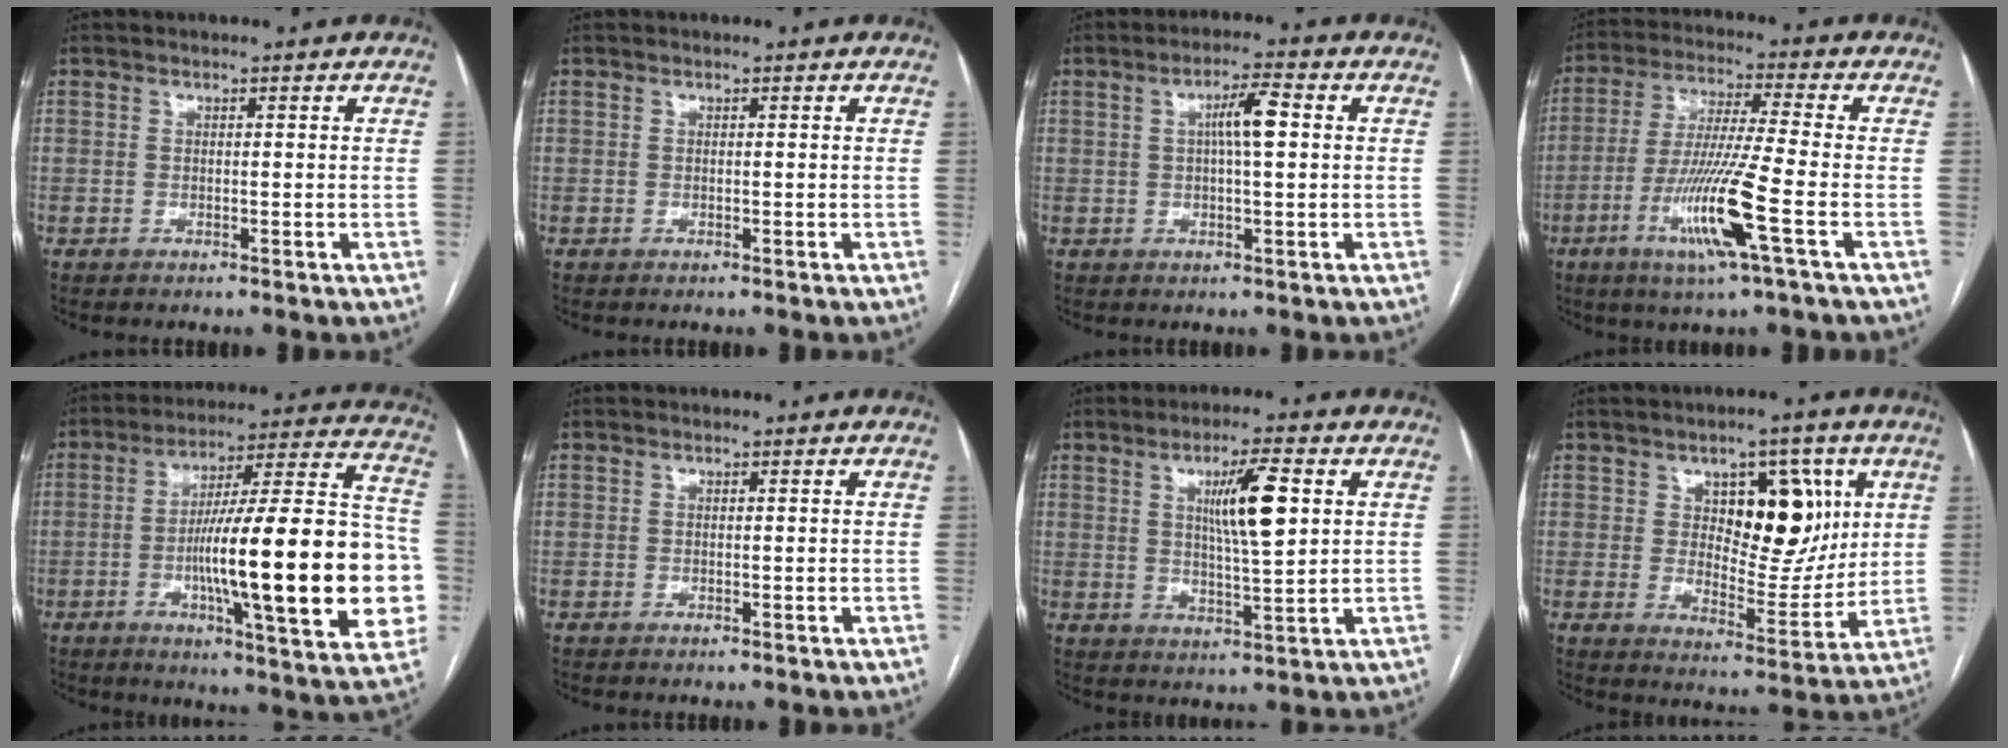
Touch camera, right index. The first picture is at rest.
{"total": 0.0}
{"total": 5.2, "force": [0.8, 0.6, 5.1], "torque": [-0.092, 0.011, 0.012]}
{"total": 12.6, "force": [-4.7, -0.9, 11.7], "torque": [-0.234, -0.021, -0.092]}
{"total": 27.9, "force": [-4.7, 3.3, 27.3], "torque": [-0.346, 0.012, -0.072]}
{"total": 0.0}
{"total": 8.5, "force": [2.4, 0.8, 8.1], "torque": [-0.140, 0.000, 0.043]}
{"total": 12.3, "force": [4.1, 6.3, 9.7], "torque": [-0.128, 0.011, 0.071]}